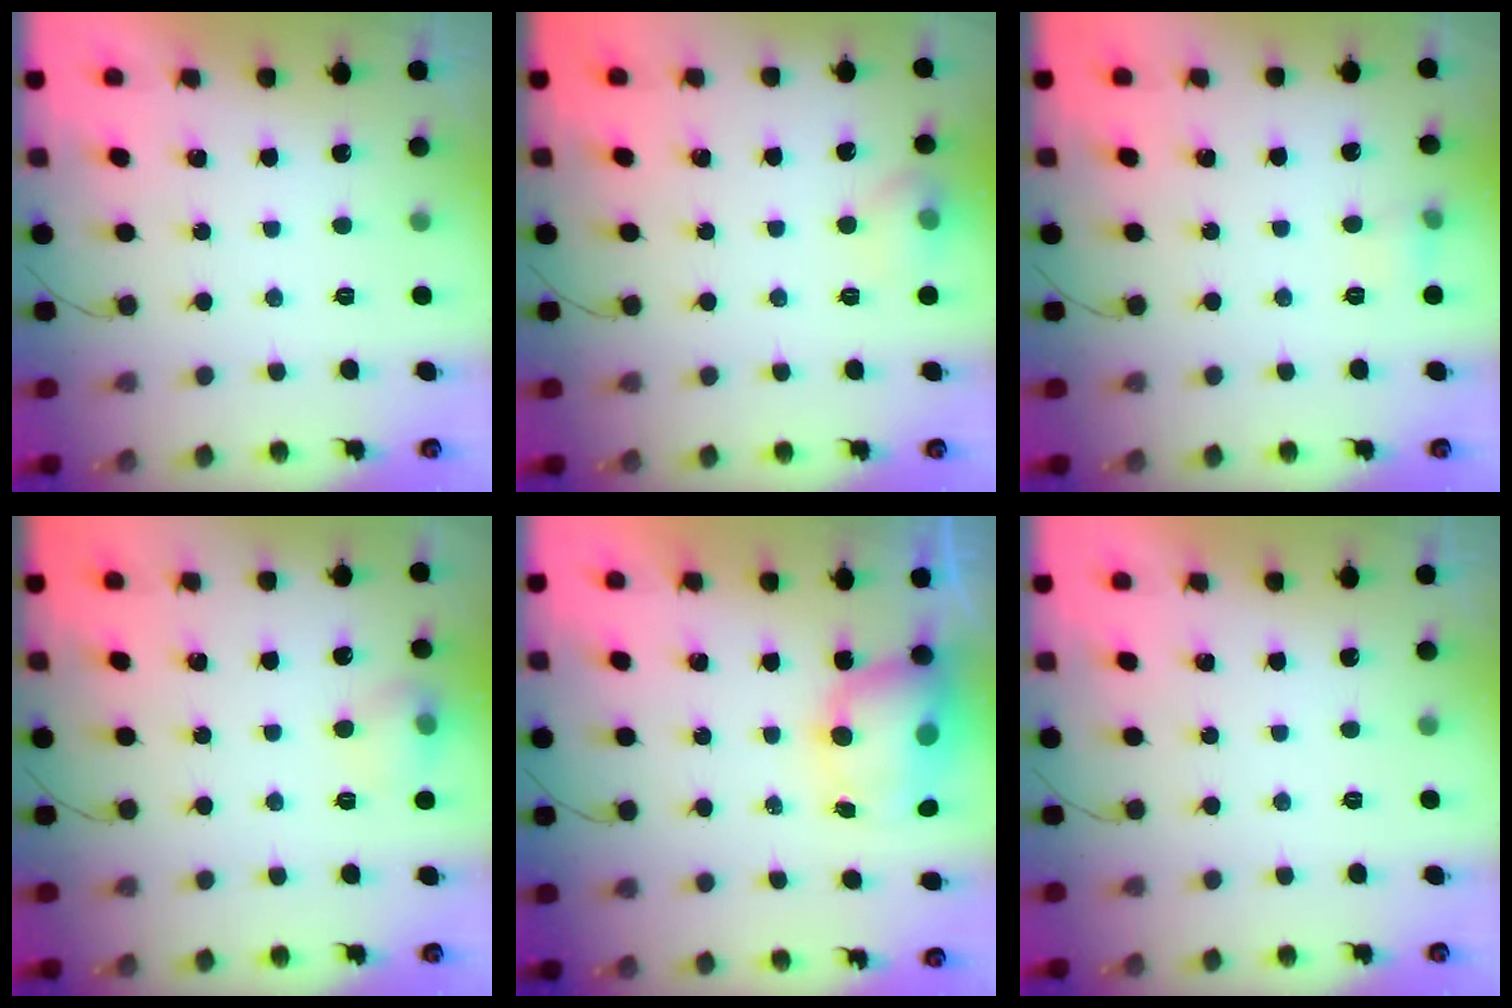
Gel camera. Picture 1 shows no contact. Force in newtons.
{"total": 7.5, "press": 7.2, "slide": 1.8}
{"total": 5.6, "press": 5.4, "slide": 1.7}
{"total": 7.6, "press": 7.6, "slide": 0.9}
{"total": 8.4, "press": 8.1, "slide": 2.3}
{"total": 0.0}